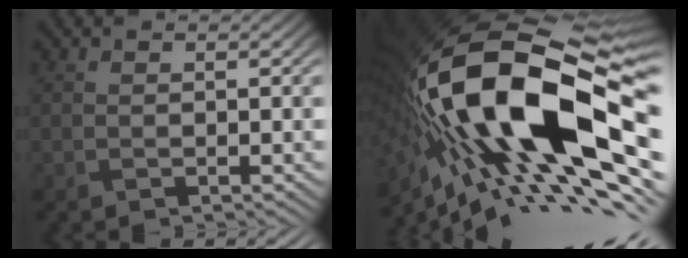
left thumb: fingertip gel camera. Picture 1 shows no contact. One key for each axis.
{"total": 22.7, "fx": -2.8, "fy": 11.4, "fz": 19.4, "tx": -0.407, "ty": -0.026, "tz": -0.048}